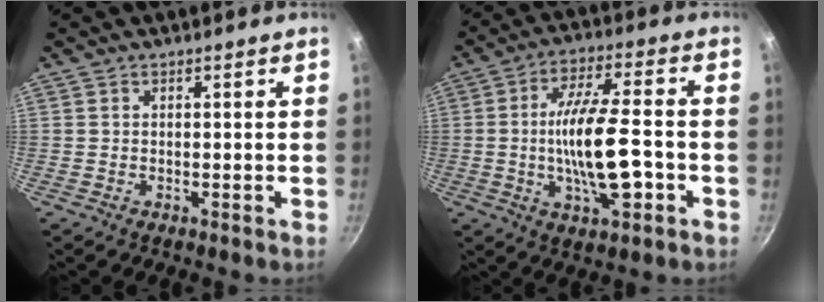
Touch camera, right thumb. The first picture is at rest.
{"total": 14.6, "force": [-2.7, 4.6, 13.5], "torque": [-0.232, 0.018, -0.051]}